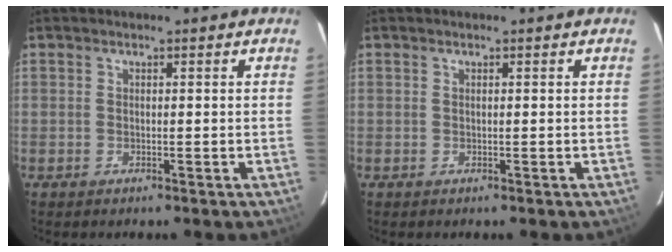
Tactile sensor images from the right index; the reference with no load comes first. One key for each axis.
{"total": 0.0}